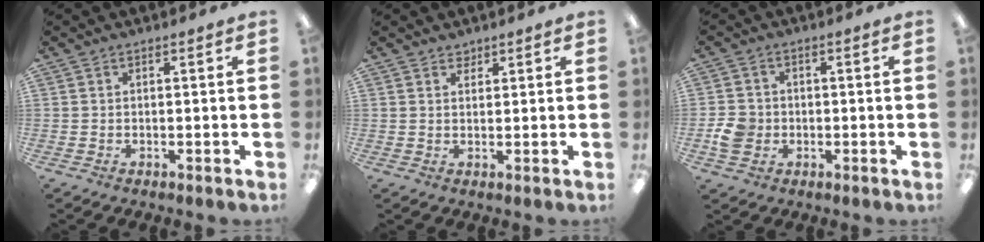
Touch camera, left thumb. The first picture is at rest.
{"total": 1.8, "force": [1.6, 0.7, 0.1], "torque": [0.006, -0.006, 0.030]}
{"total": 5.5, "force": [-1.2, 4.7, 2.4], "torque": [-0.045, 0.005, -0.023]}